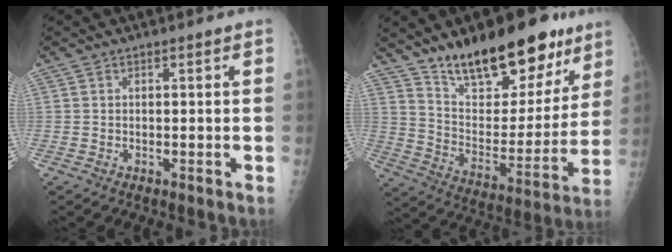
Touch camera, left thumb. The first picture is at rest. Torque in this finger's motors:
{"motor_torque": [0.59, 0.43, 1.40, -1.38, 0.12]}